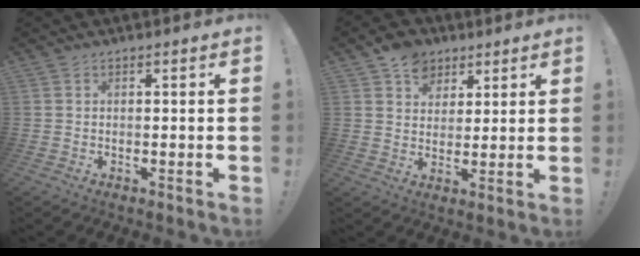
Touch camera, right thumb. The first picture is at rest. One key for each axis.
{"total": 8.9, "fx": 5.2, "fy": 6.8, "fz": 2.6, "tx": -0.029, "ty": -0.032, "tz": 0.100}